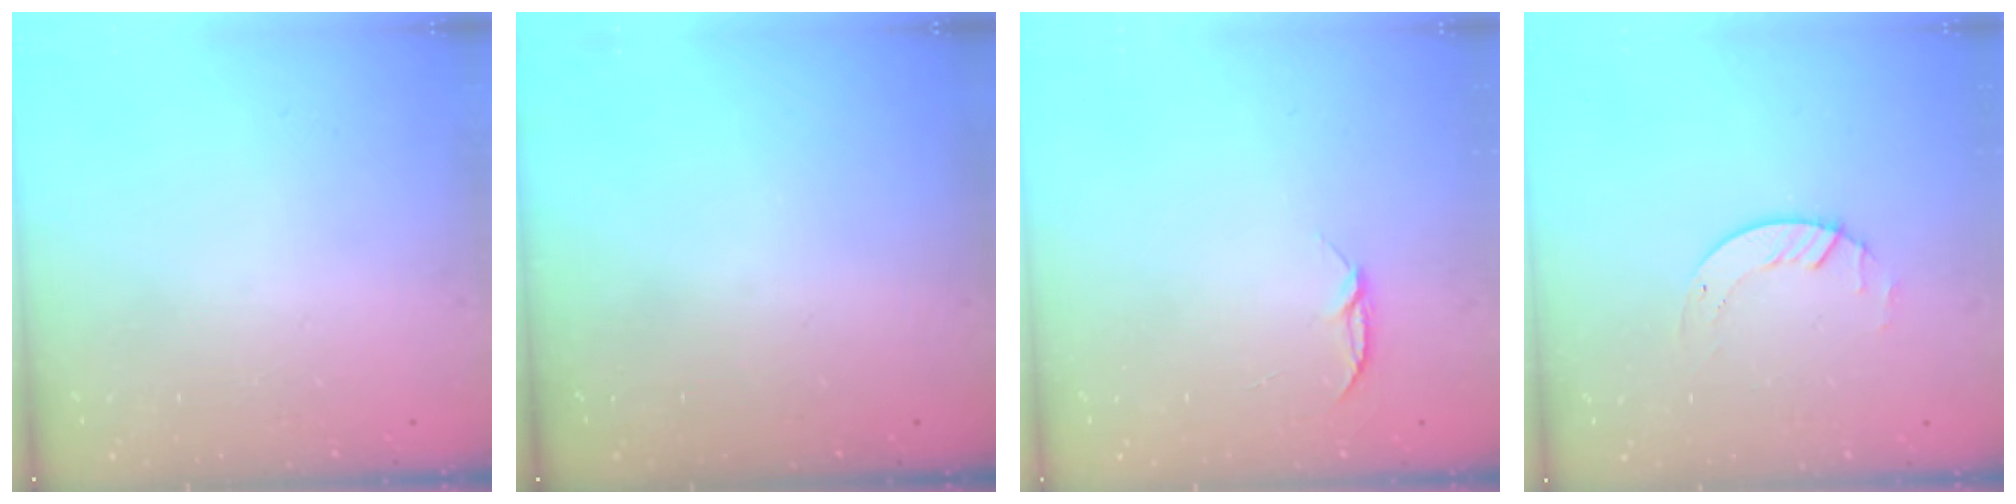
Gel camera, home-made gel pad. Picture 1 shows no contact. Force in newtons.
{"total": 0.0}
{"total": 4.4, "press": 4.4, "slide": 0.4}
{"total": 2.6, "press": 2.6, "slide": 0.3}